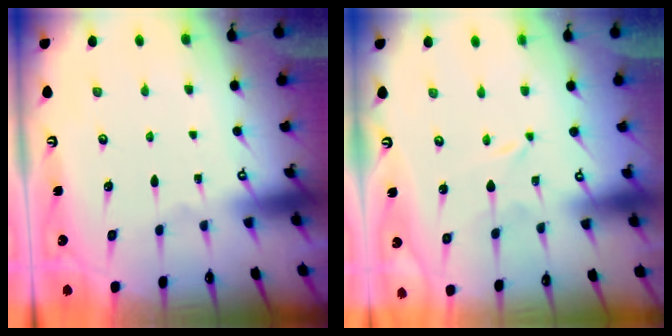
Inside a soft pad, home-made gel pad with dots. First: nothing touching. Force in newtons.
{"total": 0.0}